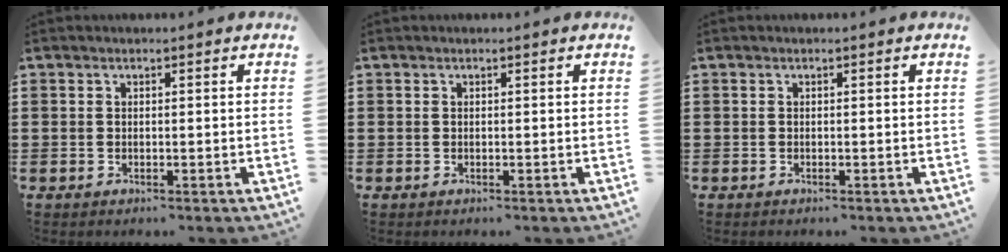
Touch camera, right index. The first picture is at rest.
{"total": 0.0}
{"total": 0.0}